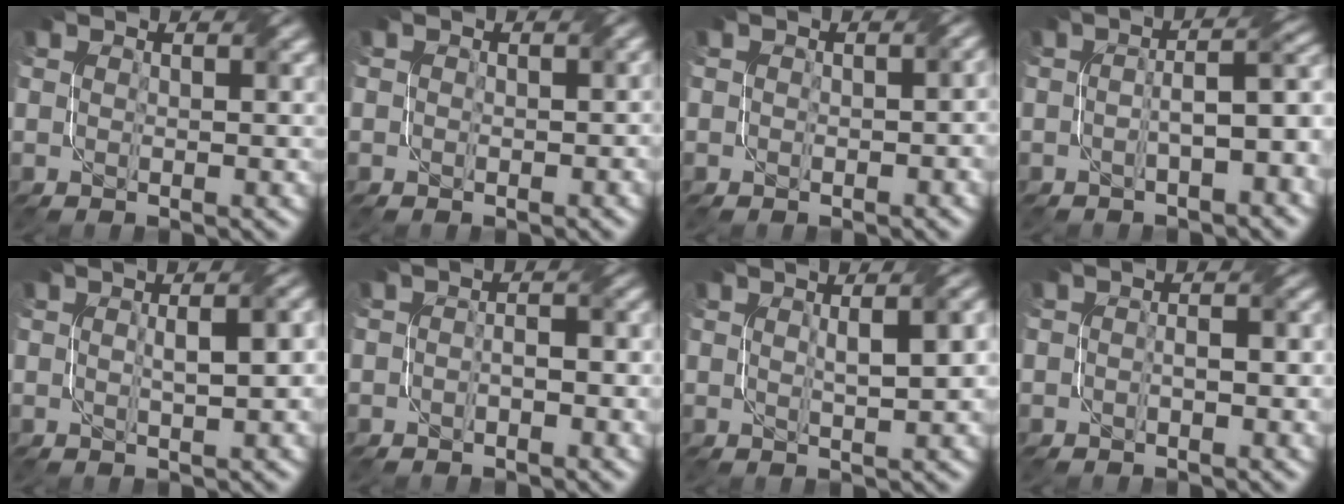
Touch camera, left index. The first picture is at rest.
{"total": 1.2, "force": [0.1, 1.0, 0.6], "torque": [-0.009, -0.004, -0.004]}
{"total": 2.5, "force": [0.1, 1.7, 1.8], "torque": [-0.014, -0.004, 0.000]}
{"total": 5.8, "force": [-1.5, 1.7, 5.3], "torque": [-0.073, 0.015, -0.025]}
{"total": 4.2, "force": [0.2, 1.3, 4.0], "torque": [-0.042, 0.018, 0.003]}
{"total": 2.8, "force": [-1.0, 1.3, 2.2], "torque": [-0.033, 0.002, -0.014]}
{"total": 4.6, "force": [0.7, 1.3, 4.4], "torque": [-0.045, 0.019, 0.007]}
{"total": 3.1, "force": [-0.5, 1.6, 2.6], "torque": [-0.035, 0.007, -0.016]}